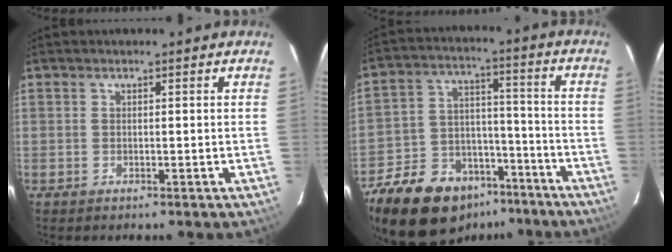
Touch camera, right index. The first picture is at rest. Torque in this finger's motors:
{"motor_torque": [0.87, -1.27, 0.16, 0.00]}